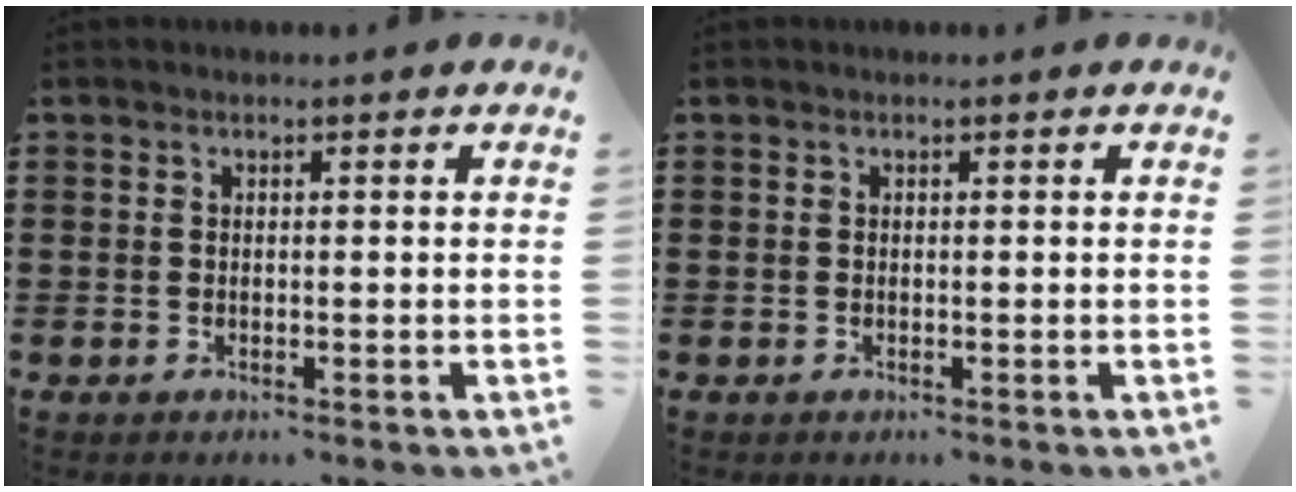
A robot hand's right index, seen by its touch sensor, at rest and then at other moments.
{"total": 0.0}